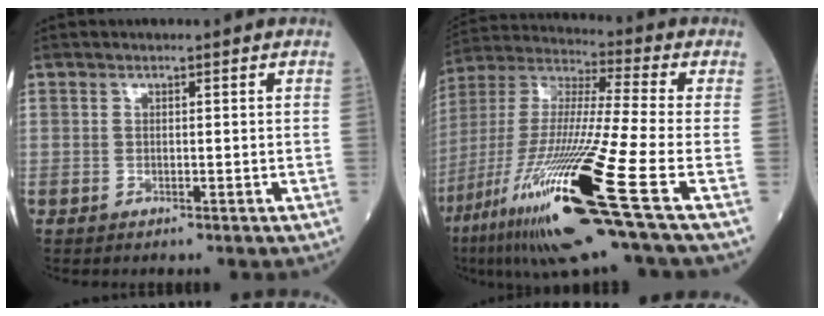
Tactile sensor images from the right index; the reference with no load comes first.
{"total": 24.5, "force": [-11.0, 0.1, 21.9], "torque": [-0.435, -0.059, -0.205]}